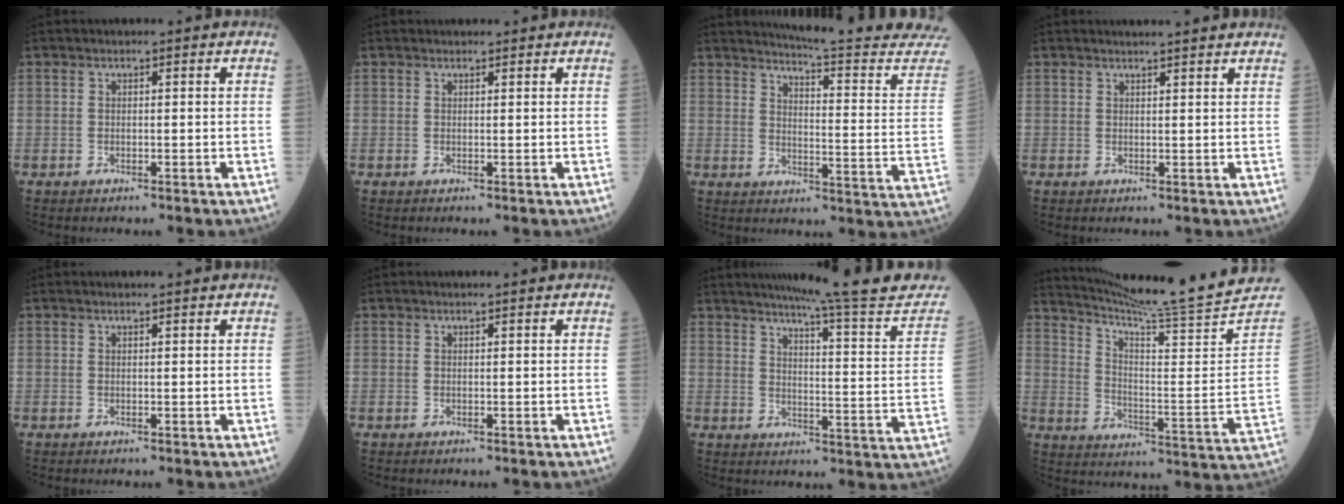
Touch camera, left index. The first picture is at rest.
{"total": 1.8, "force": [1.7, 0.4, 0.4], "torque": [-0.009, 0.016, 0.022]}
{"total": 20.0, "force": [19.3, -1.0, 5.1], "torque": [-0.071, -0.135, 0.218]}
{"total": 5.0, "force": [4.6, 0.0, 1.8], "torque": [-0.025, 0.014, 0.051]}
{"total": 1.9, "force": [1.8, -0.1, 0.6], "torque": [-0.009, 0.006, 0.023]}
{"total": 1.4, "force": [1.3, -0.1, 0.4], "torque": [-0.008, 0.006, 0.018]}
{"total": 20.6, "force": [18.8, -1.0, 8.3], "torque": [-0.114, -0.083, 0.230]}
{"total": 19.9, "force": [18.2, -4.4, 6.7], "torque": [-0.119, -0.116, 0.259]}